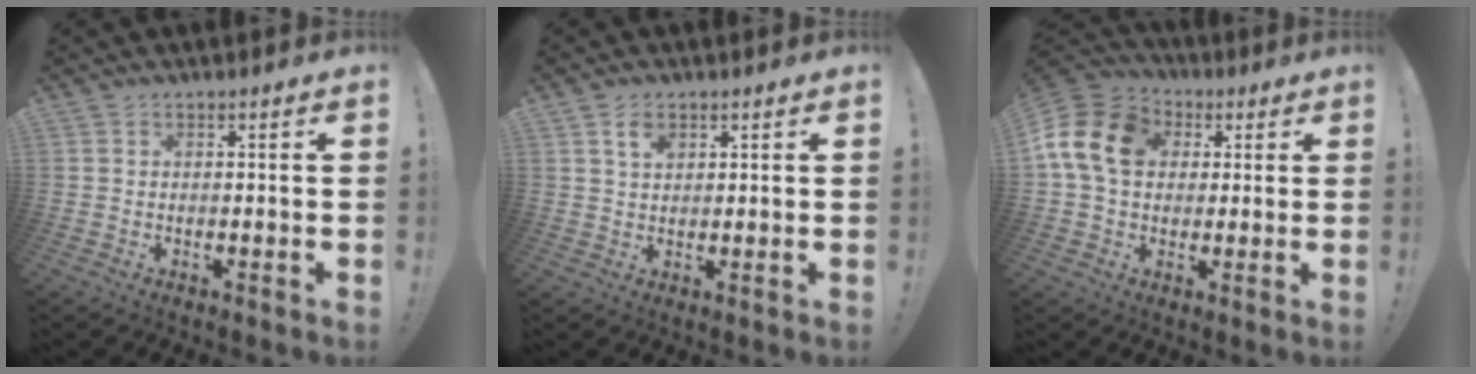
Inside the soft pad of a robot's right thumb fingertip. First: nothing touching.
{"total": 3.9, "force": [2.0, 2.3, 2.4], "torque": [-0.031, -0.007, 0.032]}
{"total": 15.9, "force": [3.3, 12.3, 9.5], "torque": [-0.169, 0.009, 0.065]}